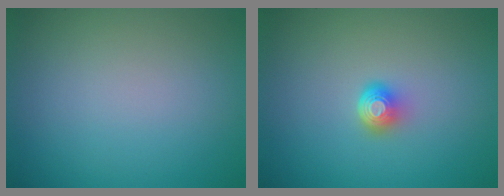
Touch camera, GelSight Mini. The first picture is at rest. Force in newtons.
{"total": 2.1, "press": 1.4, "slide": 1.6}